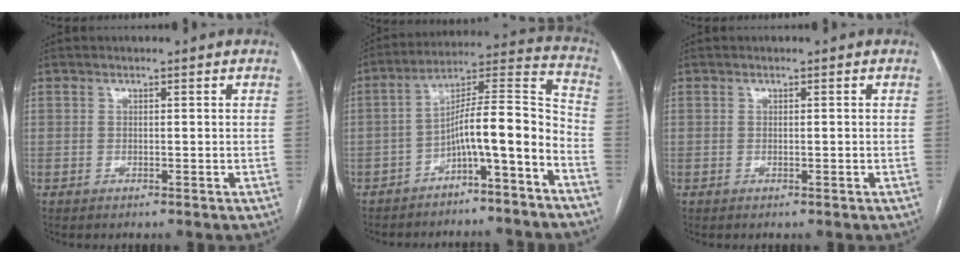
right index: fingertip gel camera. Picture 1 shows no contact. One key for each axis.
{"total": 11.8, "fx": -5.9, "fy": 0.9, "fz": 10.3, "tx": -0.157, "ty": 0.043, "tz": -0.094}
{"total": 0.6, "fx": 0.0, "fy": 0.1, "fz": 0.6, "tx": -0.012, "ty": -0.002, "tz": 0.003}